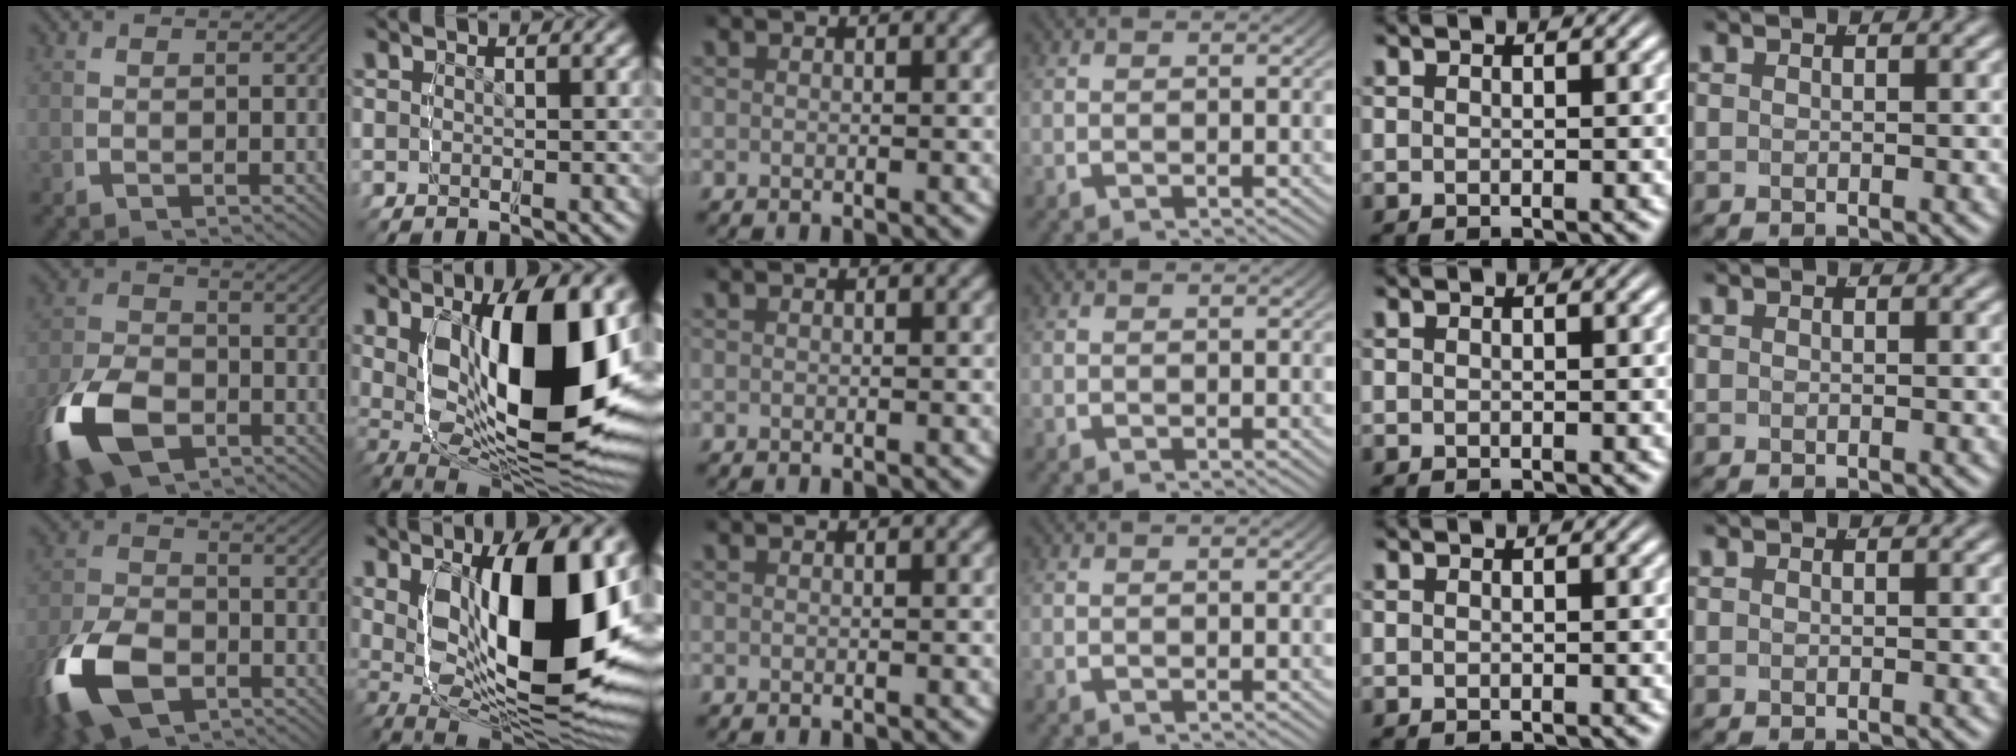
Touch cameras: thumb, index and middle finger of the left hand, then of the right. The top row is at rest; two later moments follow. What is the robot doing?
{"motion": "lift_and_place", "object": "markers"}